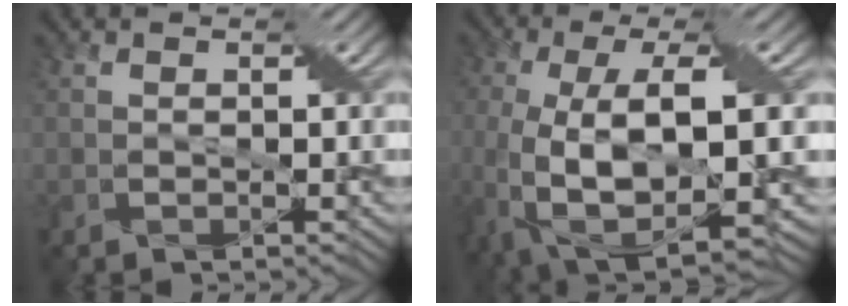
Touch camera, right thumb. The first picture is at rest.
{"total": 14.2, "force": [-3.6, 5.7, 12.5], "torque": [-0.275, -0.035, -0.045]}